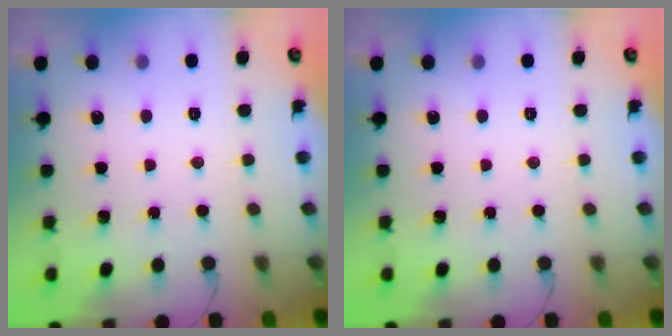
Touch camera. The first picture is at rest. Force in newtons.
{"total": 0.0}